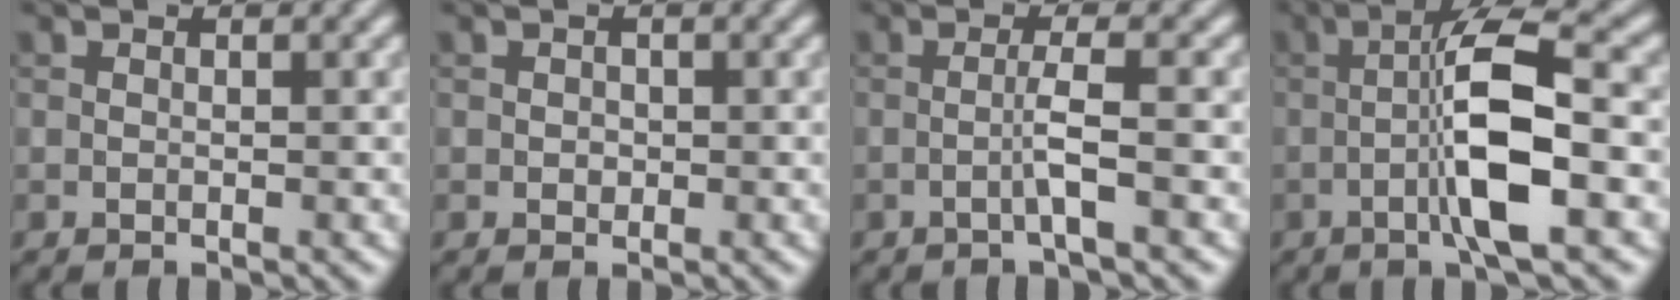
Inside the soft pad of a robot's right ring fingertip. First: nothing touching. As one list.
[{"total": 0.7, "force": [0.0, 0.6, 0.2], "torque": [-0.001, -0.004, -0.001]}, {"total": 2.3, "force": [-0.4, 0.1, 2.2], "torque": [-0.043, -0.002, -0.013]}, {"total": 7.3, "force": [-1.0, 1.4, 7.1], "torque": [-0.124, 0.013, -0.024]}]